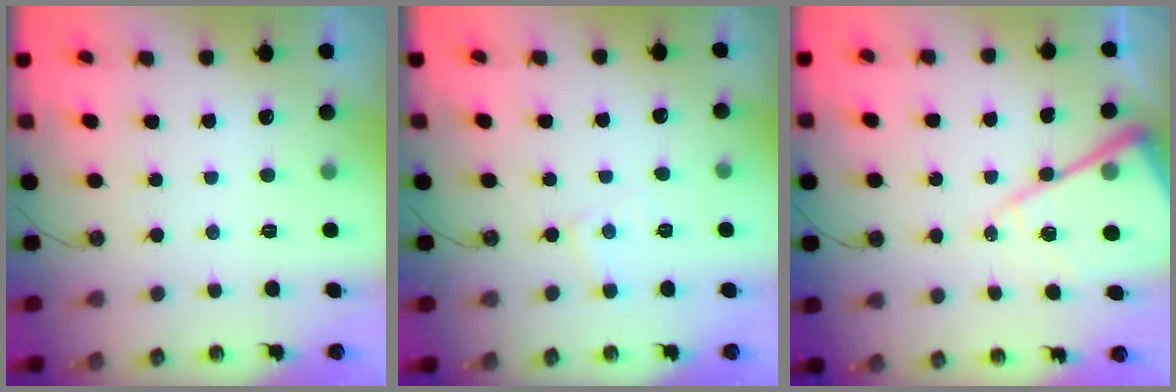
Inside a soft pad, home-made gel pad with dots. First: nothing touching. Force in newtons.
{"total": 3.9, "press": 3.8, "slide": 0.6}
{"total": 15.5, "press": 15.4, "slide": 1.5}